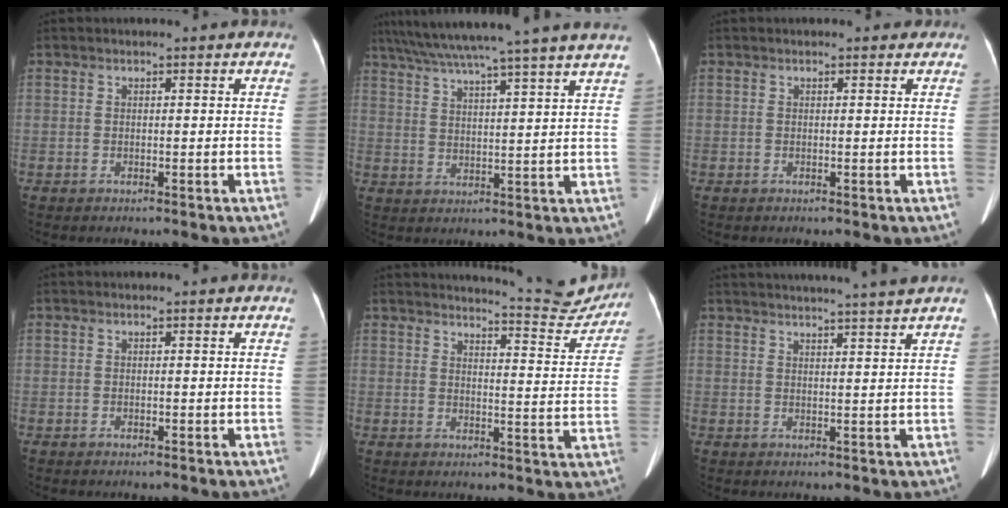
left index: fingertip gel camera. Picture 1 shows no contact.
{"total": 20.8, "force": [18.0, -1.8, 10.2], "torque": [-0.180, 0.000, 0.248]}
{"total": 1.2, "force": [1.0, 0.6, 0.3], "torque": [-0.004, 0.008, 0.005]}
{"total": 0.0}
{"total": 6.9, "force": [6.9, -0.1, -0.4], "torque": [0.000, -0.025, 0.078]}
{"total": 11.1, "force": [10.1, -1.8, 4.2], "torque": [-0.060, -0.008, 0.123]}